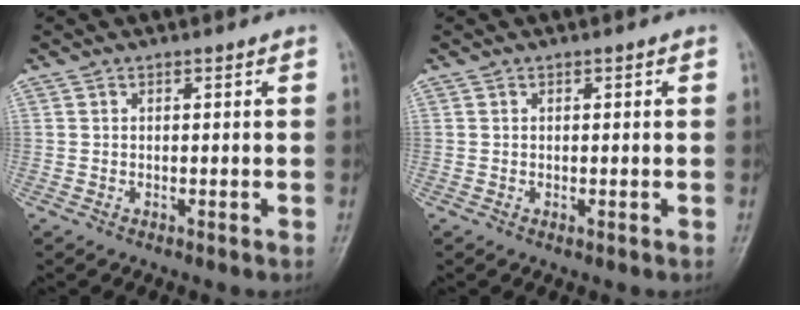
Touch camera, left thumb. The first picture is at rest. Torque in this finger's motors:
{"motor_torque": [-0.01, 0.01, 0.00, 0.01, 0.00]}